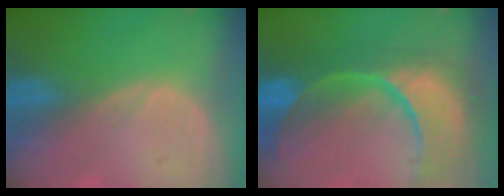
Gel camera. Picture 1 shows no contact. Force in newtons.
{"total": 14.0, "press": 11.1, "slide": 8.4}